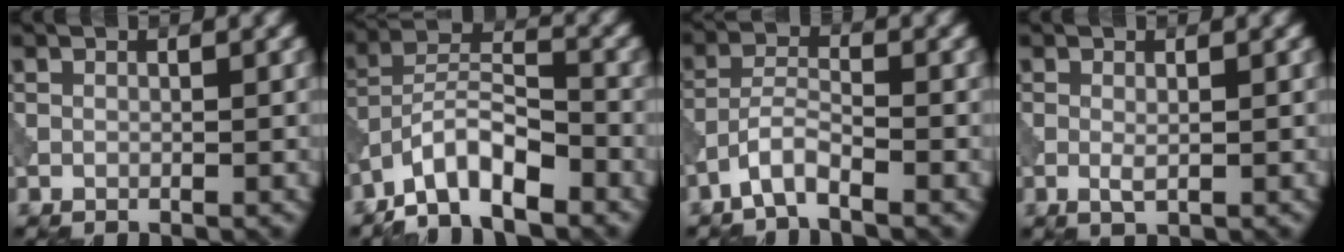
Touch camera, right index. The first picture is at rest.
{"total": 6.8, "force": [-5.1, 2.1, 4.1], "torque": [-0.066, 0.008, -0.102]}
{"total": 3.1, "force": [-2.3, 0.7, 2.0], "torque": [-0.041, 0.006, -0.054]}
{"total": 1.1, "force": [-0.1, 0.3, 1.0], "torque": [-0.022, -0.003, -0.002]}